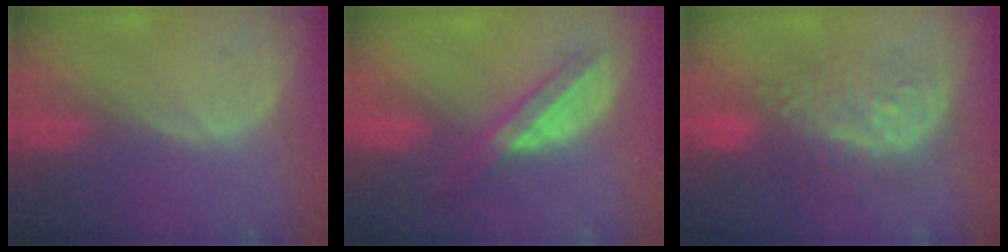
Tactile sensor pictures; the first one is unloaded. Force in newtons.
{"total": 5.9, "press": 5.4, "slide": 2.6}
{"total": 9.1, "press": 8.9, "slide": 2.1}